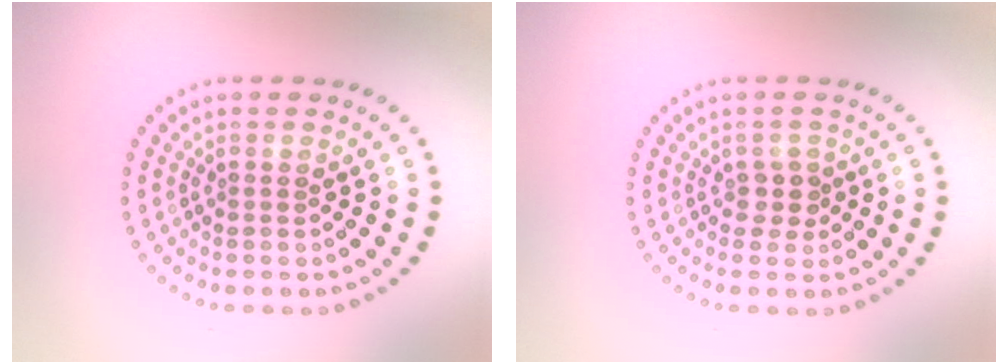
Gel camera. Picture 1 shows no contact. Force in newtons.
{"total": 1.5, "press": 1.2, "slide": 0.9}